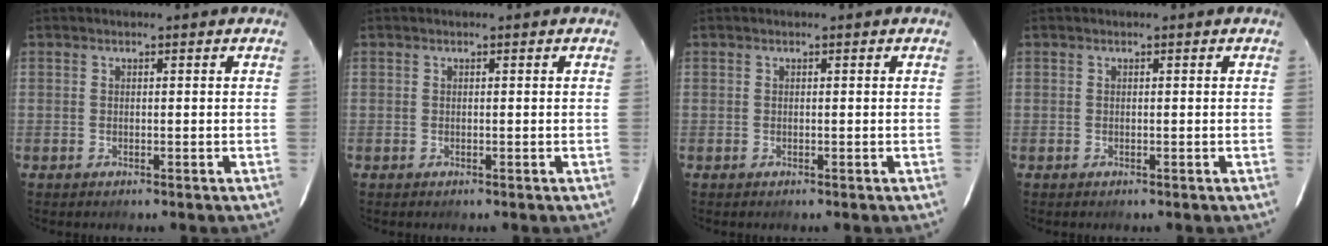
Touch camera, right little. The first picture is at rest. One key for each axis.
{"total": 0.0}
{"total": 0.0}
{"total": 0.0}